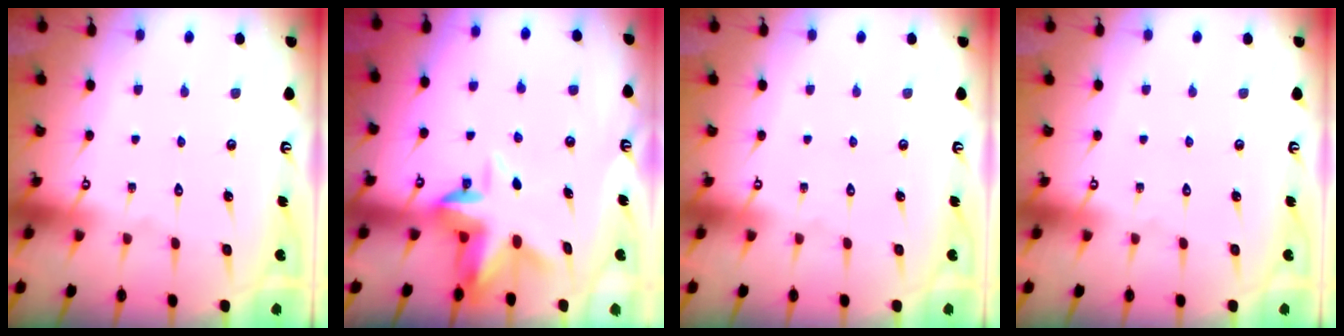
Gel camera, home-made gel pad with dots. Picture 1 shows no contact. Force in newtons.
{"total": 4.5, "press": 4.4, "slide": 0.9}
{"total": 0.0}
{"total": 0.0}